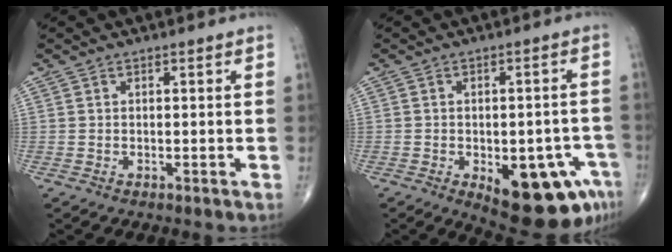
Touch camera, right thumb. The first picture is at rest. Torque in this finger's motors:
{"motor_torque": [1.63, 1.40, 0.90, -1.00, 0.30]}